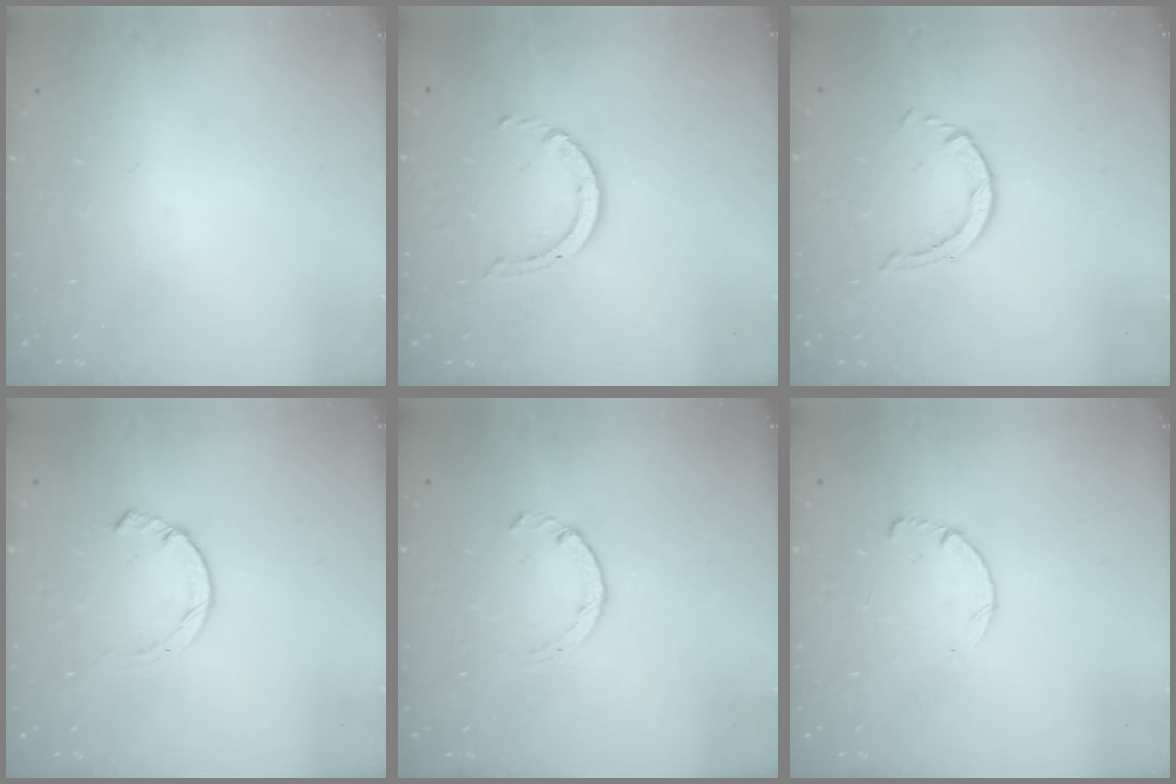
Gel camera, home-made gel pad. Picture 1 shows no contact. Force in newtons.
{"total": 2.5, "press": 2.5, "slide": 0.2}
{"total": 0.8, "press": 0.7, "slide": 0.1}
{"total": 3.0, "press": 3.0, "slide": 0.4}
{"total": 2.2, "press": 2.1, "slide": 0.4}
{"total": 2.6, "press": 2.5, "slide": 0.3}